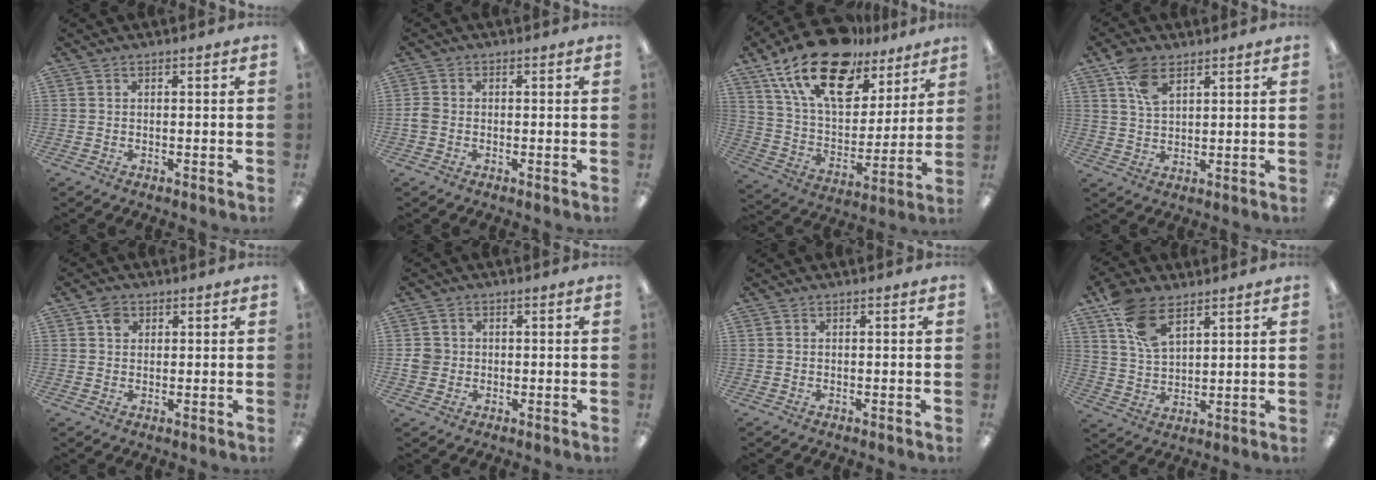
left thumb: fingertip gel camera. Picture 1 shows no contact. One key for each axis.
{"total": 2.3, "fx": -0.6, "fy": 1.7, "fz": 1.4, "tx": -0.030, "ty": 0.002, "tz": -0.013}
{"total": 22.3, "fx": 14.4, "fy": 11.1, "fz": 12.9, "tx": -0.236, "ty": -0.078, "tz": 0.254}
{"total": 7.1, "fx": 4.2, "fy": 3.6, "fz": 4.4, "tx": -0.089, "ty": -0.006, "tz": 0.078}
{"total": 2.9, "fx": 1.3, "fy": 2.3, "fz": 1.1, "tx": -0.018, "ty": 0.001, "tz": 0.022}
{"total": 3.3, "fx": -0.1, "fy": 3.2, "fz": 0.8, "tx": -0.010, "ty": 0.003, "tz": -0.003}
{"total": 0.0}
{"total": 11.0, "fx": 6.5, "fy": 5.7, "fz": 6.8, "tx": -0.130, "ty": -0.018, "tz": 0.125}